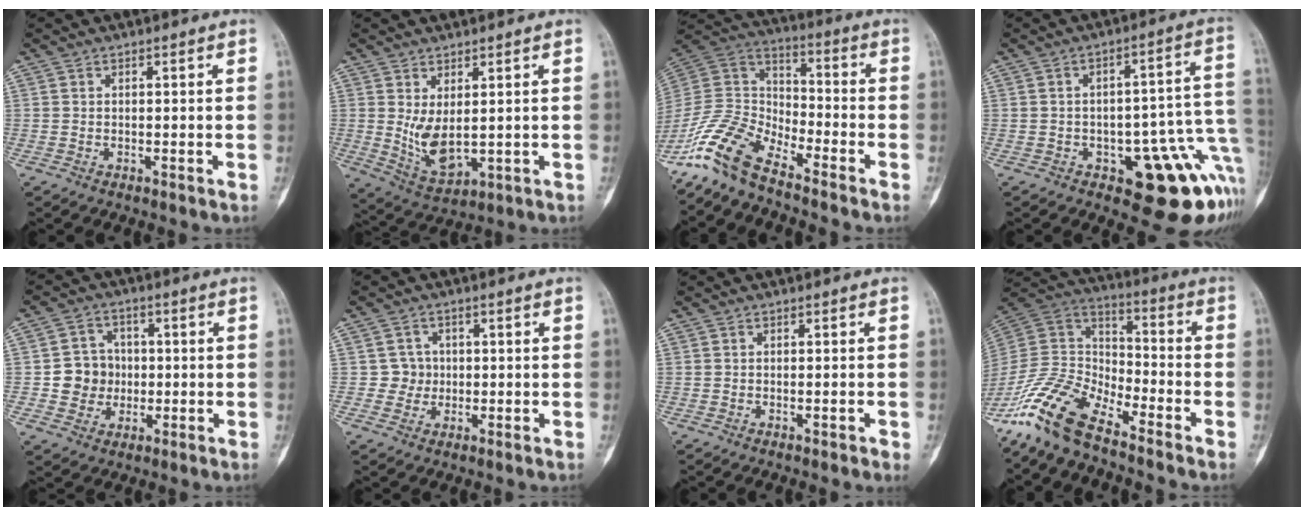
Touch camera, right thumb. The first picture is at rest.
{"total": 7.0, "force": [1.0, 3.4, 6.1], "torque": [-0.106, -0.021, 0.037]}
{"total": 12.8, "force": [-10.2, 4.5, 6.2], "torque": [-0.124, 0.077, -0.210]}
{"total": 16.9, "force": [-5.4, 7.3, 14.3], "torque": [-0.105, 0.042, -0.052]}
{"total": 7.5, "force": [-0.6, 7.1, 2.3], "torque": [-0.004, 0.012, -0.011]}
{"total": 3.4, "force": [0.1, 3.4, 0.0], "torque": [0.026, 0.009, -0.004]}
{"total": 1.3, "force": [-0.5, 0.3, 1.2], "torque": [-0.020, -0.003, -0.005]}
{"total": 14.3, "force": [-11.2, 5.1, 7.3], "torque": [-0.136, 0.074, -0.226]}